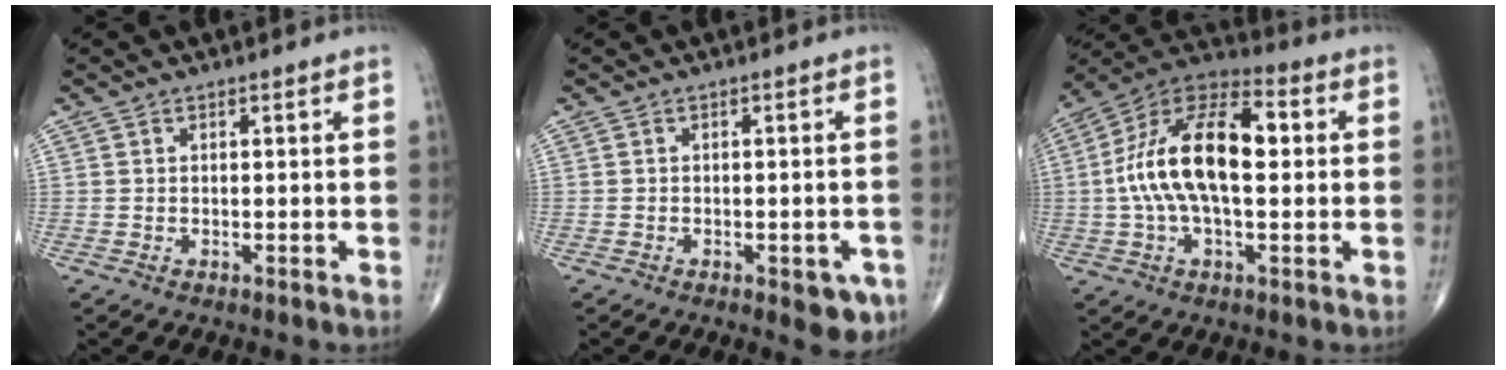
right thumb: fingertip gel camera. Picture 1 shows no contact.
{"total": 5.0, "force": [-2.2, 2.2, 3.9], "torque": [-0.030, 0.004, -0.022]}
{"total": 18.5, "force": [1.3, 8.9, 16.1], "torque": [-0.298, 0.035, 0.013]}